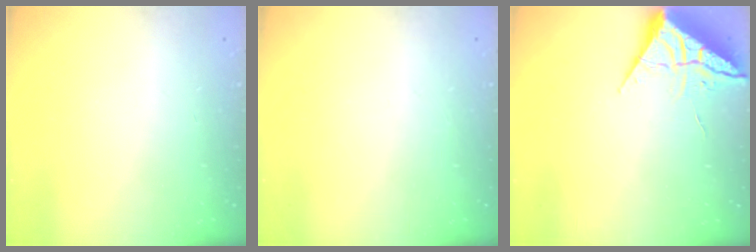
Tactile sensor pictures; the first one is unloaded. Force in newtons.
{"total": 0.0}
{"total": 7.0, "press": 7.0, "slide": 0.3}